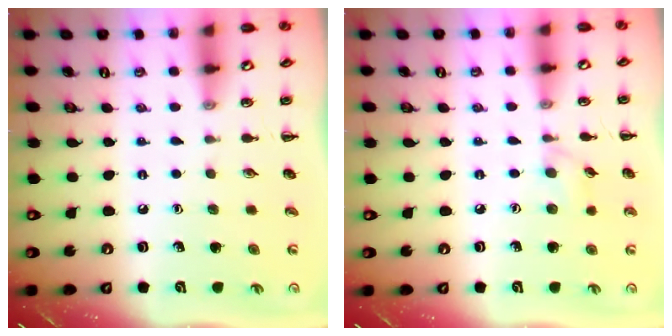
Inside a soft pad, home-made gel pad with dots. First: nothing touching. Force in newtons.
{"total": 6.1, "press": 5.7, "slide": 2.3}